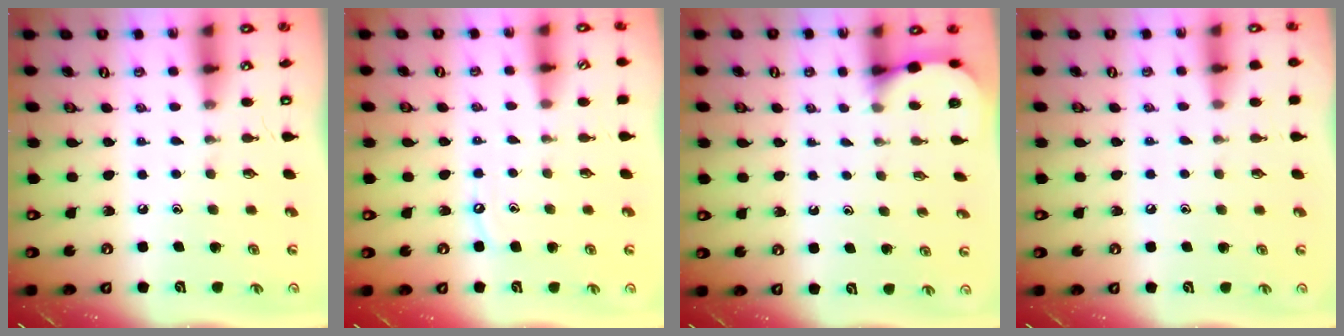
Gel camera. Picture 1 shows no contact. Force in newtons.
{"total": 3.6, "press": 3.6, "slide": 0.2}
{"total": 2.3, "press": 2.3, "slide": 0.2}
{"total": 5.3, "press": 5.2, "slide": 0.7}